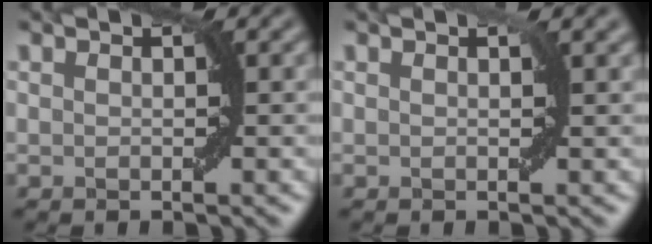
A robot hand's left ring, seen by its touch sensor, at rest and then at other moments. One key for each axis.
{"total": 0.9, "fx": 0.5, "fy": 0.0, "fz": 0.7, "tx": -0.008, "ty": 0.002, "tz": 0.009}